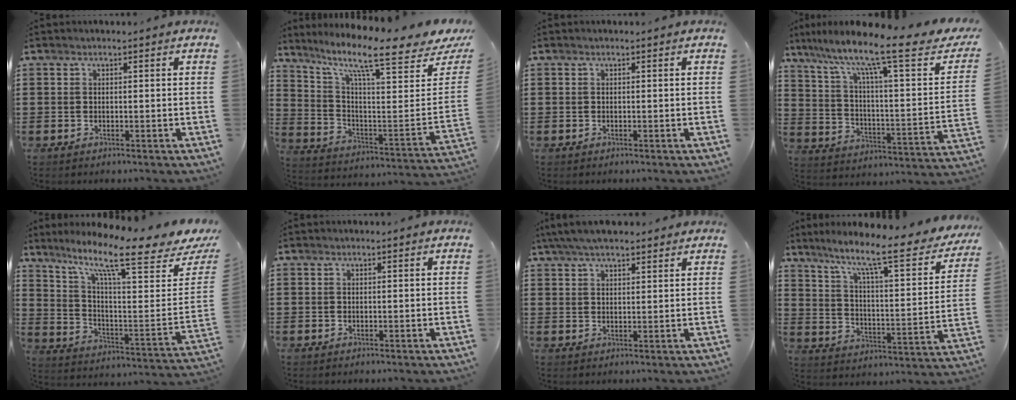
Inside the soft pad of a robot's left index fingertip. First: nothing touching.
{"total": 11.1, "force": [8.4, 1.0, 7.3], "torque": [-0.151, -0.072, 0.130]}
{"total": 0.0}
{"total": 11.8, "force": [8.5, 1.1, 8.1], "torque": [-0.162, -0.058, 0.128]}
{"total": 12.9, "force": [9.2, 1.9, 8.9], "torque": [-0.172, -0.069, 0.146]}
{"total": 0.0}
{"total": 4.9, "force": [4.2, 1.1, 2.3], "torque": [-0.055, -0.002, 0.079]}
{"total": 11.3, "force": [8.8, 0.7, 7.0], "torque": [-0.143, -0.066, 0.136]}